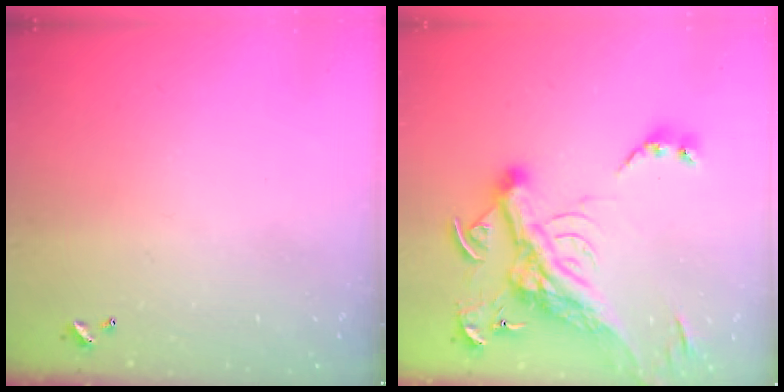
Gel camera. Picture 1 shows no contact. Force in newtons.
{"total": 14.9, "press": 14.6, "slide": 2.7}